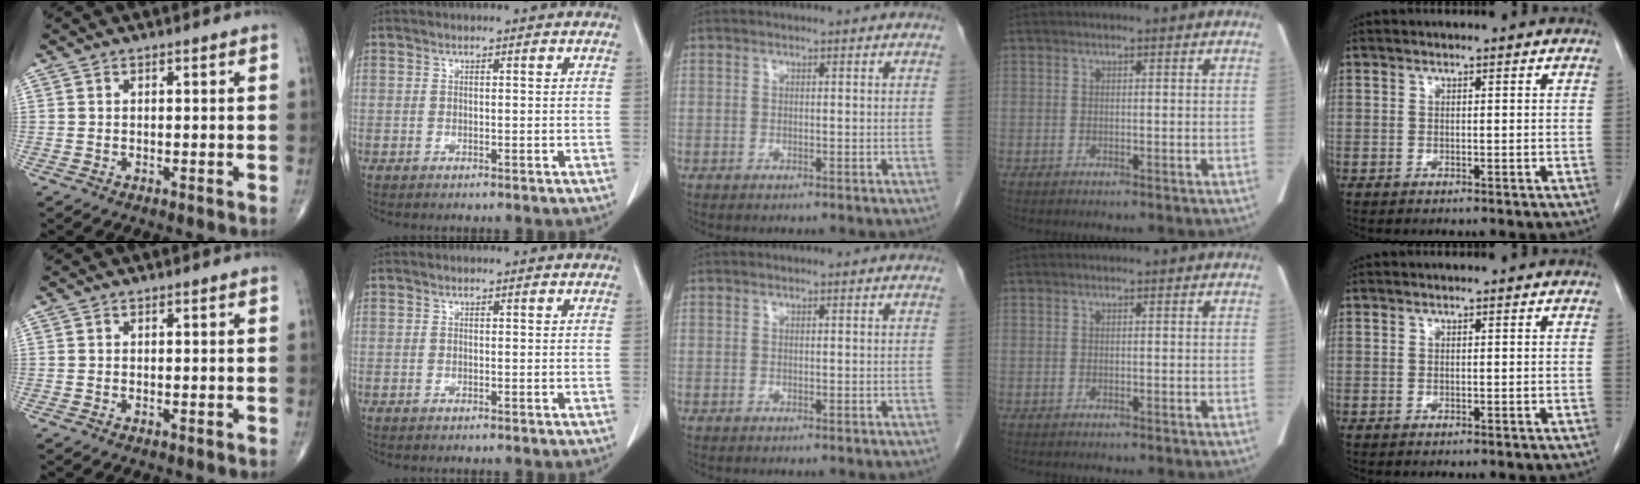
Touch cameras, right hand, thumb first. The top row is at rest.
{}